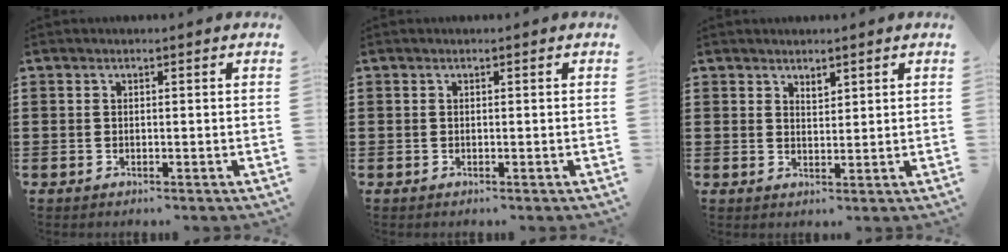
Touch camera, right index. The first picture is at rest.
{"total": 0.0}
{"total": 1.8, "force": [1.6, 0.7, 0.3], "torque": [-0.008, 0.002, 0.031]}